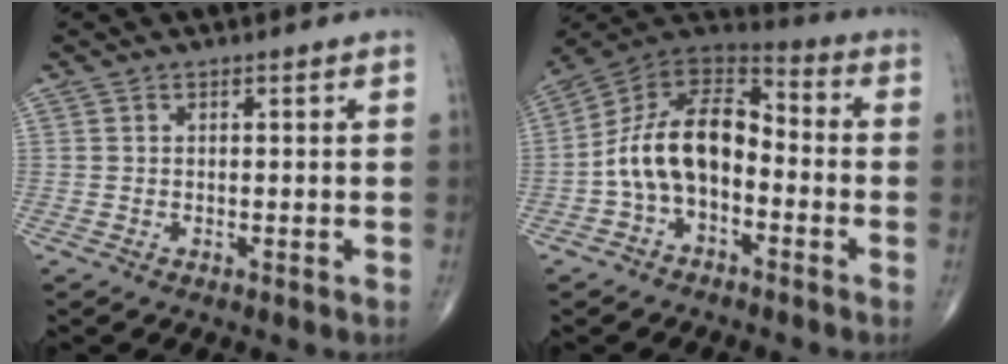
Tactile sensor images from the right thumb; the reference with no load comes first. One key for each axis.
{"total": 14.4, "fx": -3.1, "fy": 8.9, "fz": 10.9, "tx": -0.178, "ty": 0.060, "tz": -0.067}